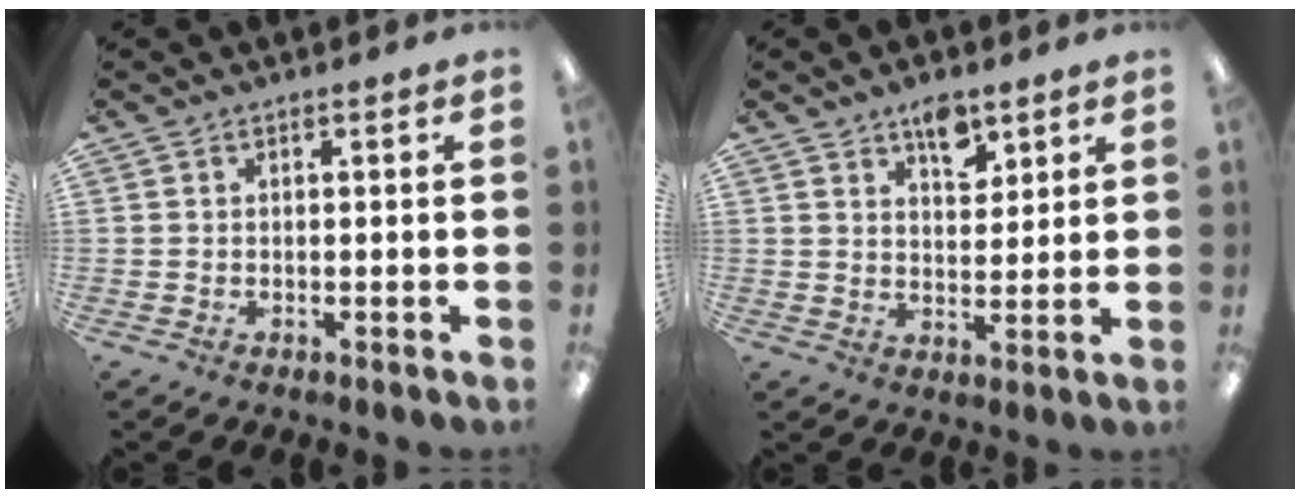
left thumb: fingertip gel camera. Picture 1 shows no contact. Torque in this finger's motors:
{"motor_torque": [0.91, 0.76, 0.49, -0.32, 0.04]}